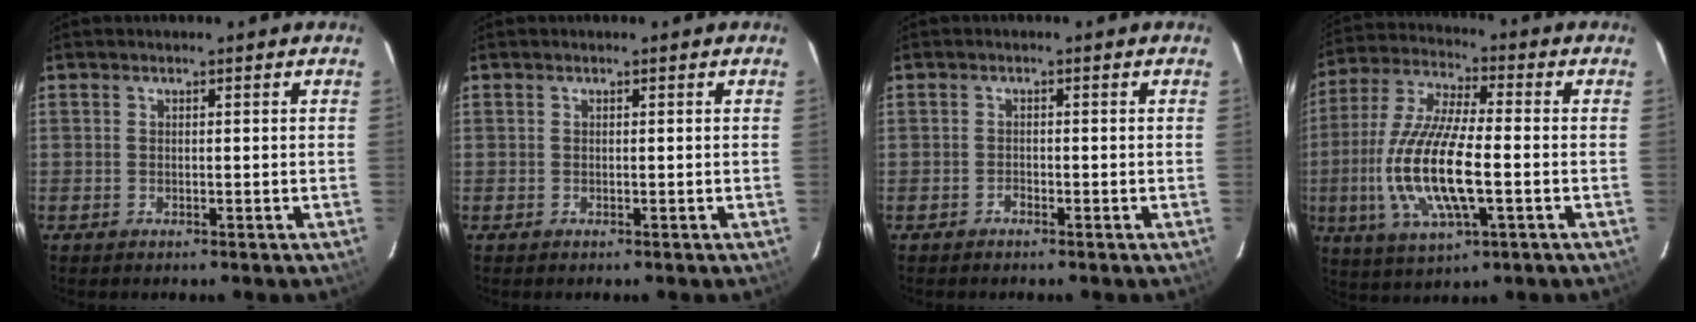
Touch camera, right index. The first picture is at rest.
{"total": 0.0}
{"total": 0.8, "force": [-0.7, 0.3, 0.1], "torque": [-0.002, 0.003, -0.014]}
{"total": 16.6, "force": [-3.3, 4.9, 15.6], "torque": [-0.325, -0.010, -0.063]}